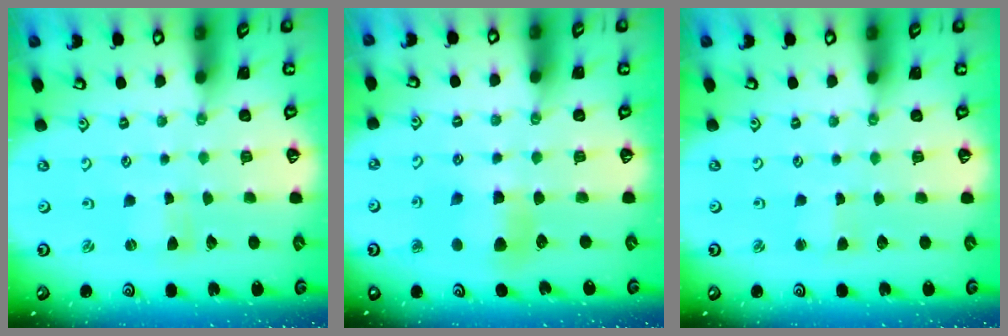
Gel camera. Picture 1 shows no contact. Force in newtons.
{"total": 6.2, "press": 6.2, "slide": 0.6}
{"total": 2.3, "press": 2.3, "slide": 0.4}